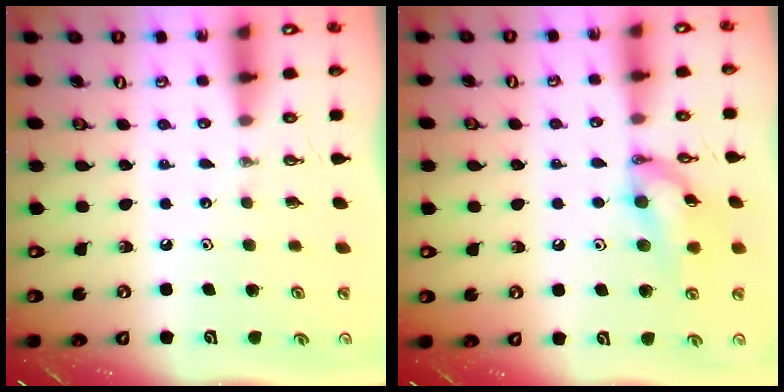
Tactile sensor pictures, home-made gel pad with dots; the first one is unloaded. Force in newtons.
{"total": 12.7, "press": 12.7, "slide": 1.0}